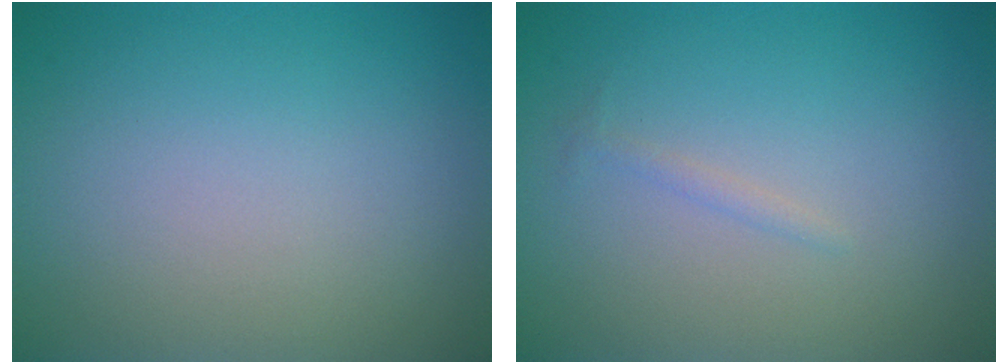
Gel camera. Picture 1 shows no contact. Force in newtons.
{"total": 0.6, "press": 0.6, "slide": 0.0}